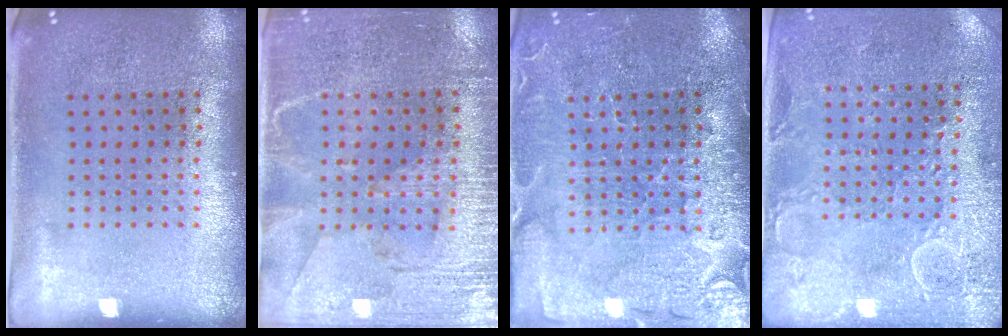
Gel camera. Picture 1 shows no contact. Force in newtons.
{"total": 3.3, "press": 2.8, "slide": 1.7}
{"total": 3.5, "press": 3.4, "slide": 1.0}
{"total": 2.7, "press": 2.6, "slide": 0.7}